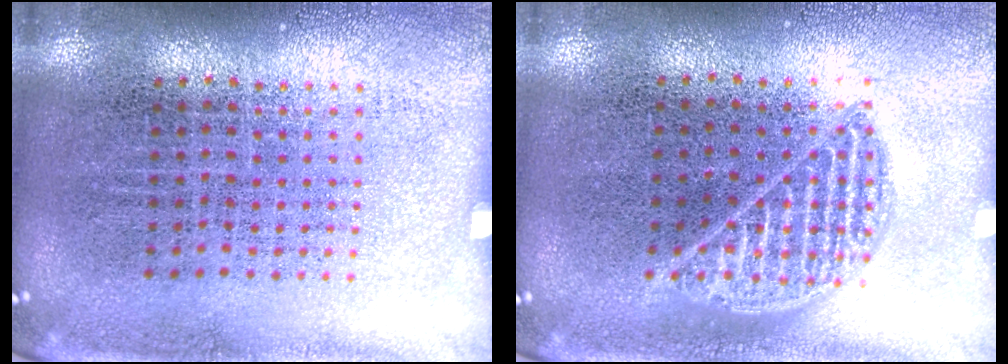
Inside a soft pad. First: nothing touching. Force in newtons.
{"total": 0.9, "press": 0.9, "slide": 0.0}